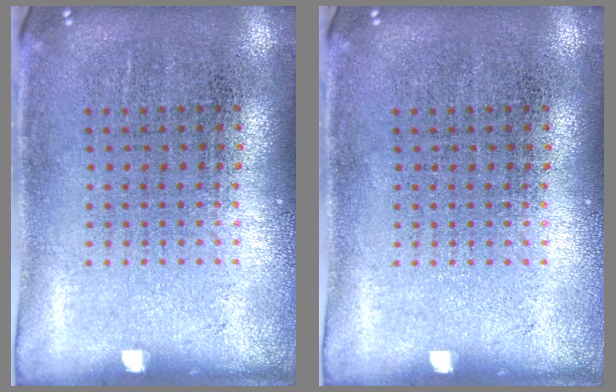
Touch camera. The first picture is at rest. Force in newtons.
{"total": 0.0}